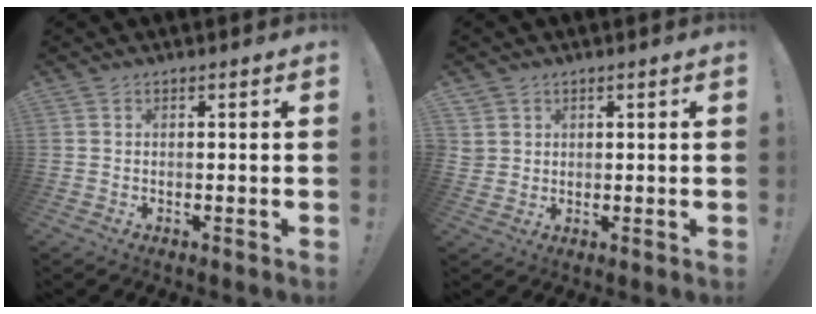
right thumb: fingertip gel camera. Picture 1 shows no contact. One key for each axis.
{"total": 2.7, "fx": 1.5, "fy": 2.2, "fz": 0.4, "tx": 0.000, "ty": -0.008, "tz": 0.027}